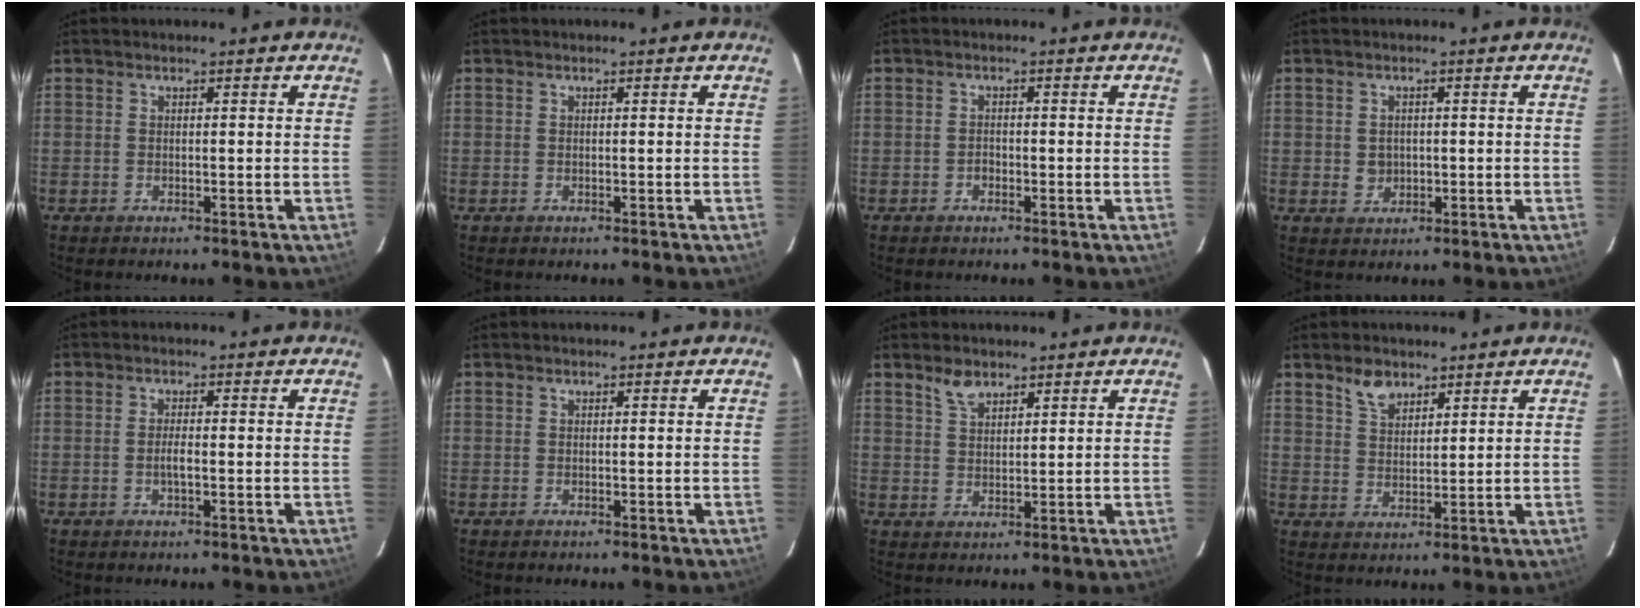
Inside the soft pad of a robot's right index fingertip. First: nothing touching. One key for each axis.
{"total": 0.0}
{"total": 1.1, "fx": -0.6, "fy": 0.8, "fz": 0.4, "tx": -0.007, "ty": 0.003, "tz": -0.010}
{"total": 2.7, "fx": -0.1, "fy": 2.5, "fz": 1.0, "tx": -0.018, "ty": 0.003, "tz": 0.002}
{"total": 1.9, "fx": -0.5, "fy": 0.3, "fz": 1.8, "tx": -0.036, "ty": 0.000, "tz": -0.010}
{"total": 0.0}
{"total": 3.5, "fx": 2.6, "fy": 1.6, "fz": 1.6, "tx": -0.029, "ty": 0.004, "tz": 0.051}
{"total": 4.6, "fx": 3.3, "fy": 2.3, "fz": 2.0, "tx": -0.032, "ty": 0.007, "tz": 0.064}